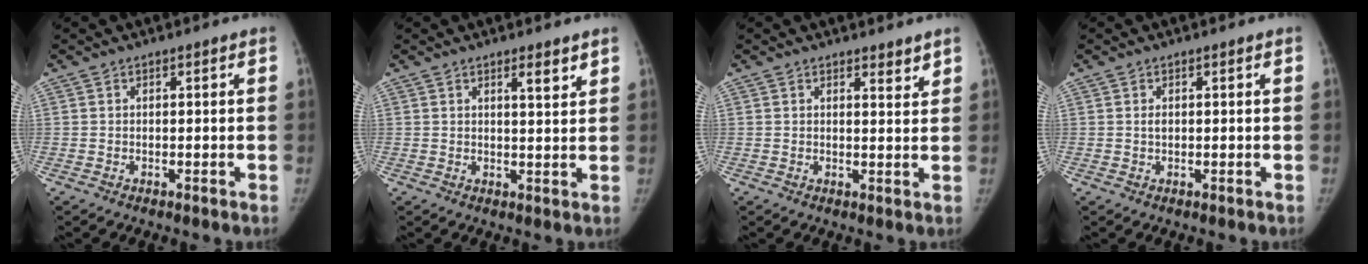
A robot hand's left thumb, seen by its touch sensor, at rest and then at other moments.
{"total": 3.2, "force": [2.2, 0.6, 2.3], "torque": [-0.030, -0.016, 0.033]}
{"total": 2.3, "force": [2.0, 0.7, 0.9], "torque": [-0.004, -0.016, 0.028]}
{"total": 0.9, "force": [0.2, 0.6, 0.7], "torque": [-0.008, 0.002, 0.004]}